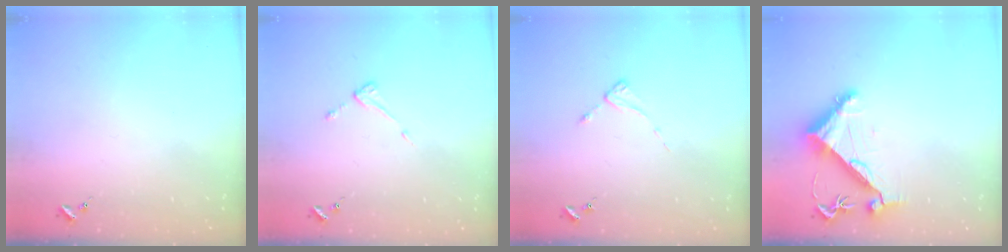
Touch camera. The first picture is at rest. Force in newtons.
{"total": 3.8, "press": 3.8, "slide": 0.4}
{"total": 1.9, "press": 1.8, "slide": 0.3}
{"total": 7.1, "press": 7.1, "slide": 1.1}